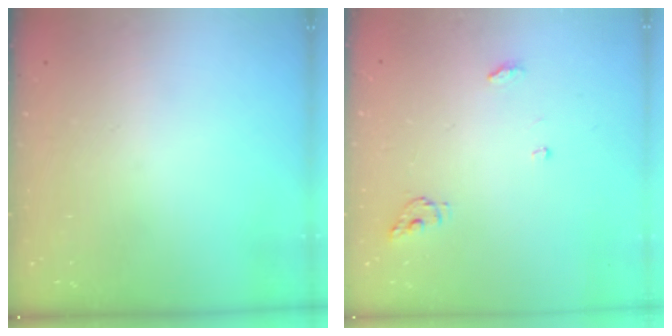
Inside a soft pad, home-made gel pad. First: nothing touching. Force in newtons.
{"total": 4.8, "press": 4.8, "slide": 0.4}